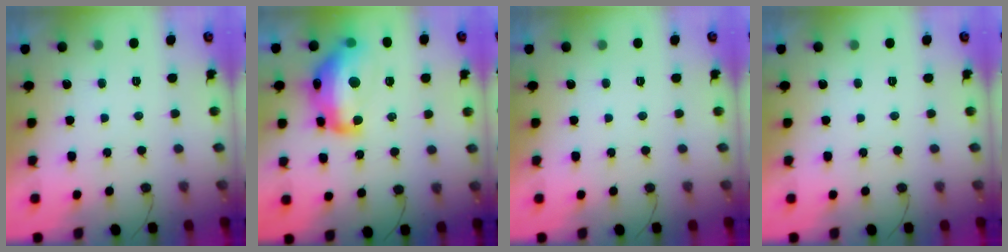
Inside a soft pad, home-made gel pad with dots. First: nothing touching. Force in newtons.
{"total": 18.7, "press": 18.6, "slide": 1.7}
{"total": 0.0}
{"total": 0.0}